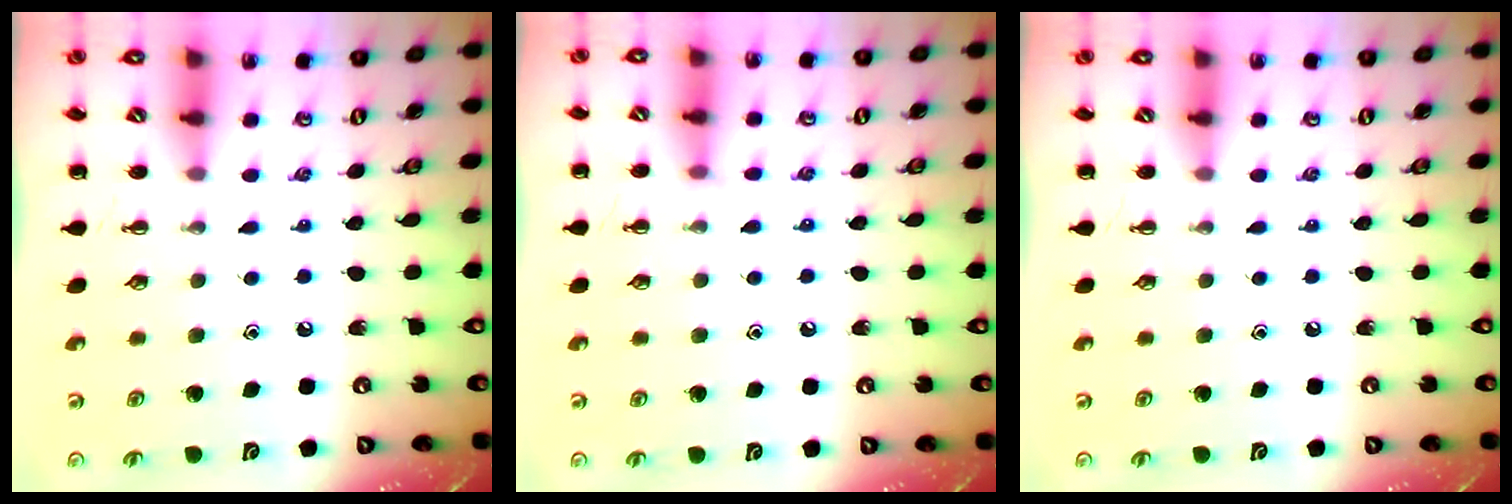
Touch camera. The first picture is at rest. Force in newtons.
{"total": 6.6, "press": 6.2, "slide": 2.1}
{"total": 0.0}